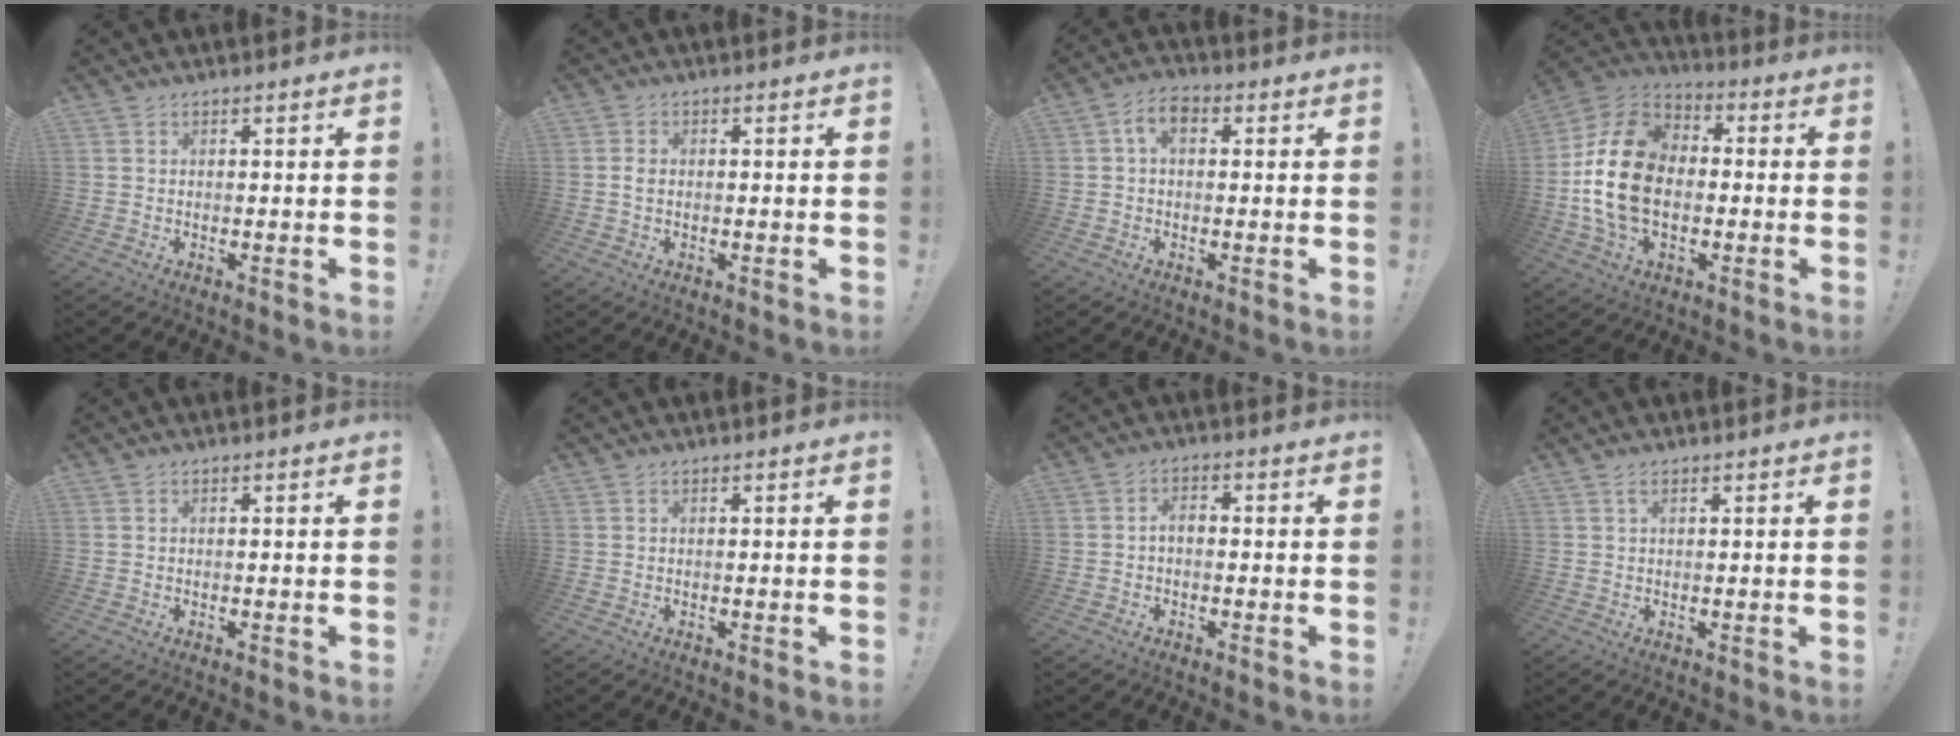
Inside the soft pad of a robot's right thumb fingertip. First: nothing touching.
{"total": 1.4, "force": [0.1, 1.0, 1.0], "torque": [-0.021, 0.005, 0.002]}
{"total": 5.7, "force": [1.1, 3.4, 4.4], "torque": [-0.070, 0.008, 0.021]}
{"total": 20.6, "force": [-1.1, 14.5, 14.7], "torque": [-0.263, 0.027, -0.012]}
{"total": 0.0}
{"total": 0.0}
{"total": 2.1, "force": [-0.6, 1.0, 1.7], "torque": [-0.033, 0.004, -0.012]}
{"total": 1.6, "force": [0.9, 0.7, 1.1], "torque": [-0.021, 0.000, 0.015]}